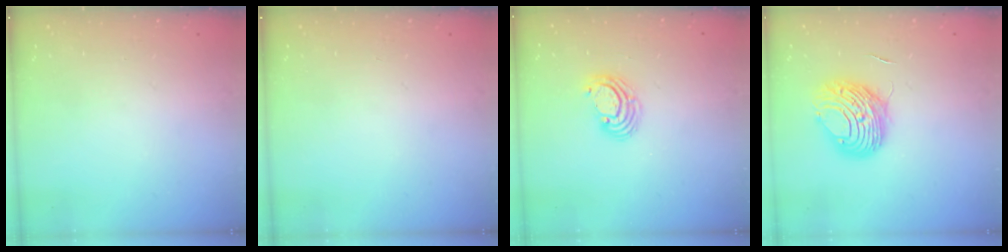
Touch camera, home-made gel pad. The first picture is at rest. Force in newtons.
{"total": 0.0}
{"total": 4.5, "press": 4.5, "slide": 0.3}
{"total": 9.2, "press": 9.2, "slide": 1.1}